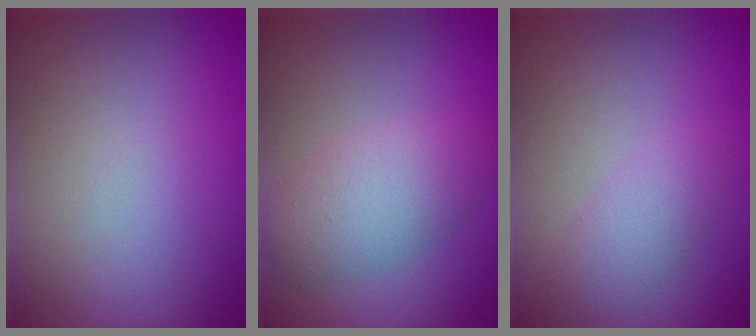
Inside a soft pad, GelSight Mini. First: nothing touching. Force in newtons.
{"total": 4.2, "press": 4.1, "slide": 0.3}
{"total": 2.2, "press": 2.2, "slide": 0.1}